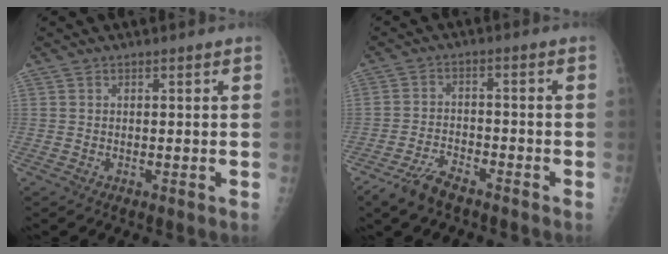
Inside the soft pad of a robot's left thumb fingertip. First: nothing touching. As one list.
[{"total": 6.1, "force": [-4.8, 2.2, 3.1], "torque": [-0.064, 0.015, -0.091]}]